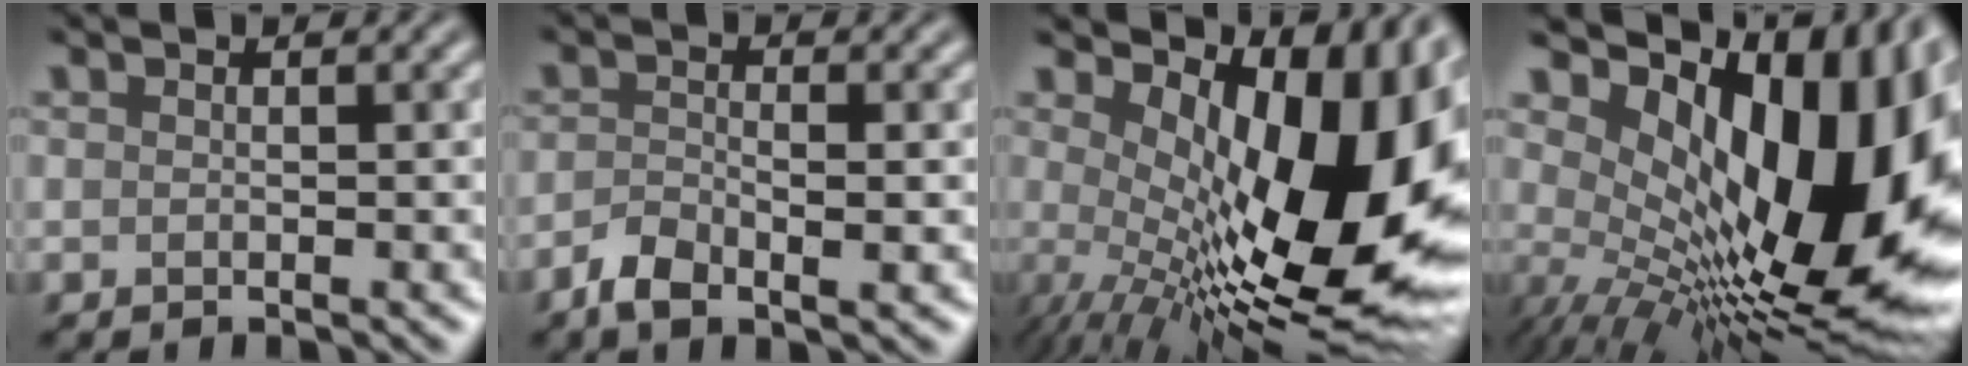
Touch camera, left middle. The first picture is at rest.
{"total": 2.7, "force": [-1.6, 1.0, 1.9], "torque": [-0.042, -0.009, -0.031]}
{"total": 16.0, "force": [1.3, 7.2, 14.2], "torque": [-0.179, -0.012, 0.031]}
{"total": 17.2, "force": [2.6, 8.4, 14.7], "torque": [-0.206, 0.004, 0.042]}